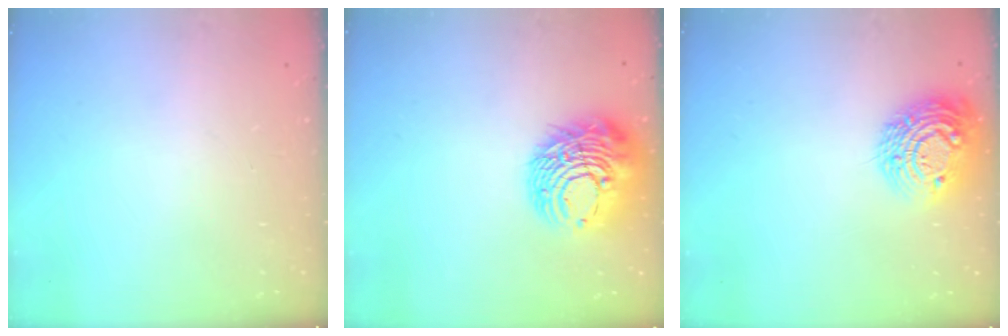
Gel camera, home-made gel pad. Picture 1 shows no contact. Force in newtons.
{"total": 16.2, "press": 16.2, "slide": 1.4}
{"total": 15.8, "press": 15.8, "slide": 1.1}